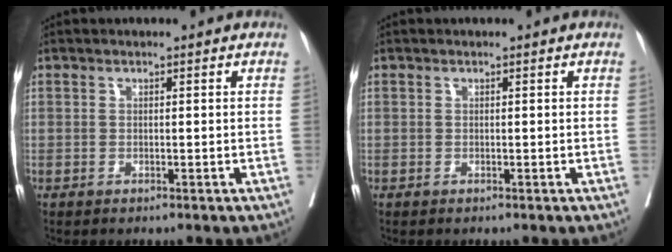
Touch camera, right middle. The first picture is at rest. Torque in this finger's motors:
{"motor_torque": [0.00, 0.00, -0.01, 0.00]}